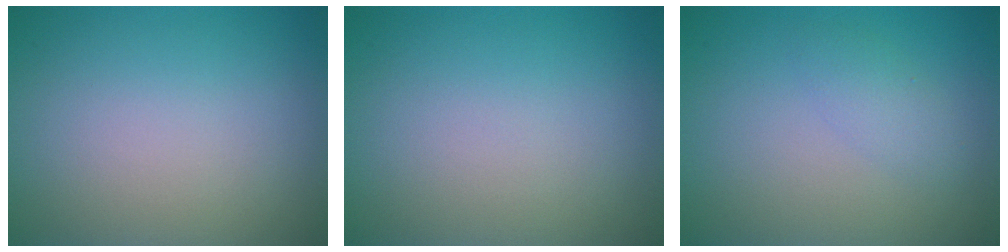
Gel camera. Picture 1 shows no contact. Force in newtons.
{"total": 0.0}
{"total": 0.7, "press": 0.7, "slide": 0.1}